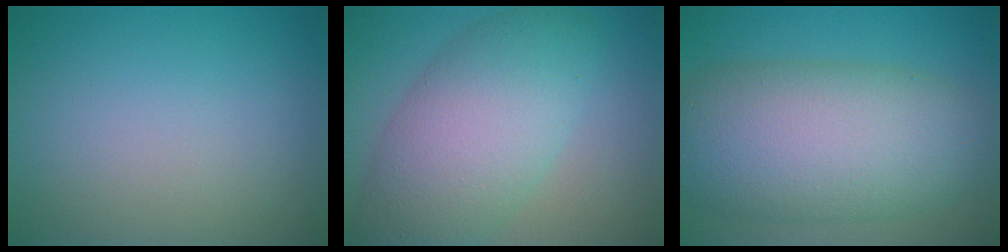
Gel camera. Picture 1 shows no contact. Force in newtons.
{"total": 8.7, "press": 8.7, "slide": 0.3}
{"total": 11.6, "press": 11.5, "slide": 0.5}